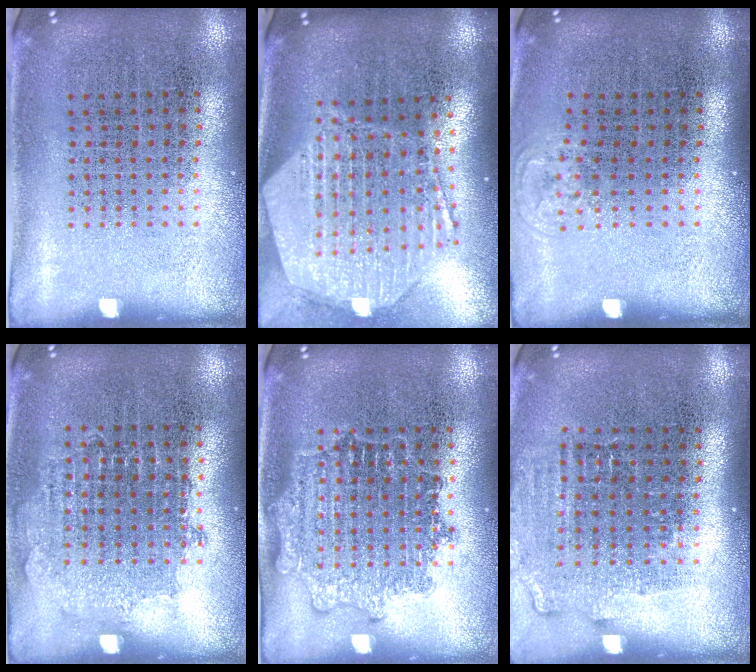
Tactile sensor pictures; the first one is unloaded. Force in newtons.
{"total": 2.9, "press": 2.3, "slide": 1.8}
{"total": 0.6, "press": 0.5, "slide": 0.3}
{"total": 0.8, "press": 0.8, "slide": 0.2}
{"total": 1.4, "press": 1.4, "slide": 0.2}
{"total": 1.3, "press": 1.1, "slide": 0.6}